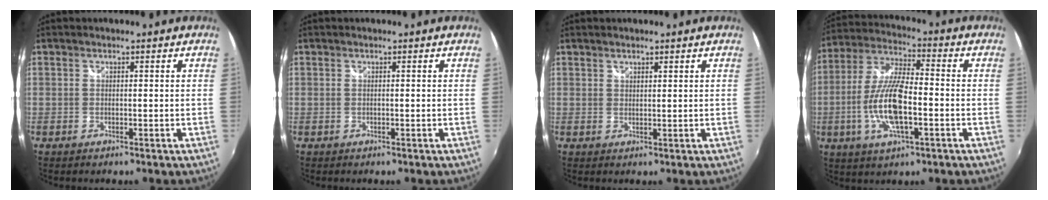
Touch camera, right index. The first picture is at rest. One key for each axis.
{"total": 0.0}
{"total": 1.1, "fx": 1.0, "fy": 0.4, "fz": 0.2, "tx": -0.001, "ty": 0.001, "tz": 0.018}
{"total": 13.2, "fx": -3.3, "fy": 4.2, "fz": 12.1, "tx": -0.250, "ty": -0.002, "tz": -0.064}